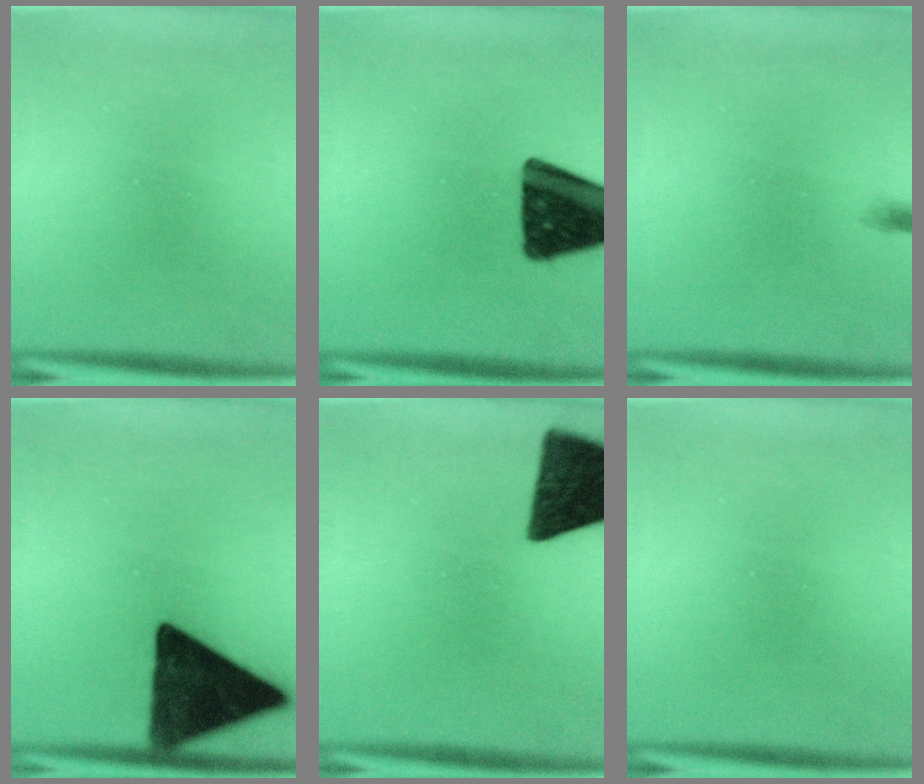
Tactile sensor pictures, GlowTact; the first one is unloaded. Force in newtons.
{"total": 17.7}
{"total": 0.6}
{"total": 14.9}
{"total": 15.1}
{"total": 0.0}